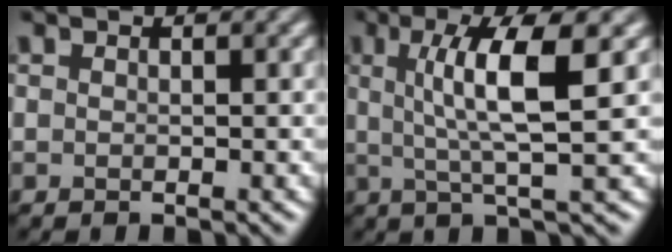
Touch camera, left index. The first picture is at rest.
{"total": 6.8, "force": [1.6, 1.3, 6.4], "torque": [-0.108, 0.006, 0.027]}